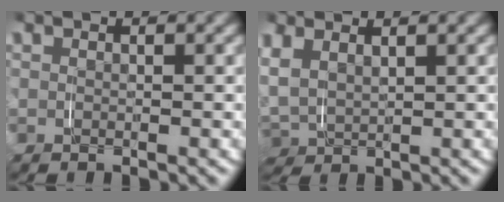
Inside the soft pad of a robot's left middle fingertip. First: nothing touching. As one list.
[{"total": 4.6, "force": [1.0, 4.2, 1.5], "torque": [-0.070, -0.016, 0.014]}]